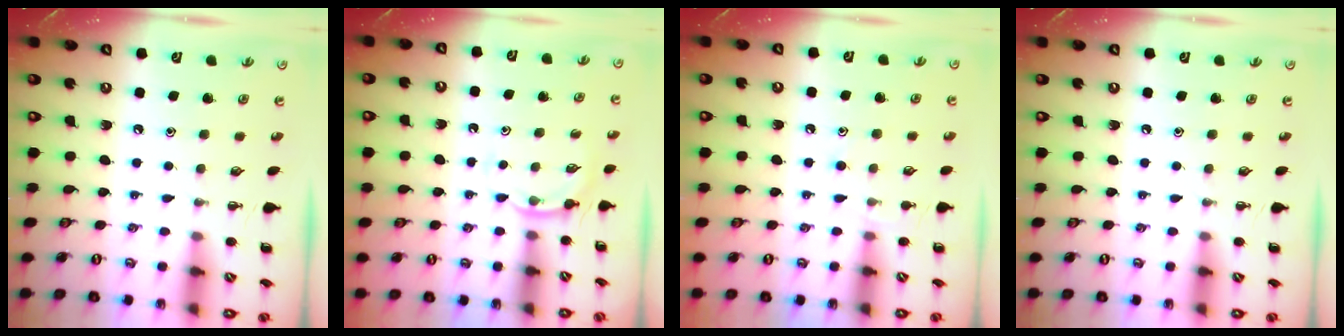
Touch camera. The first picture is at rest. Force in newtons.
{"total": 4.8, "press": 4.6, "slide": 1.3}
{"total": 6.3, "press": 6.0, "slide": 1.9}
{"total": 0.0}